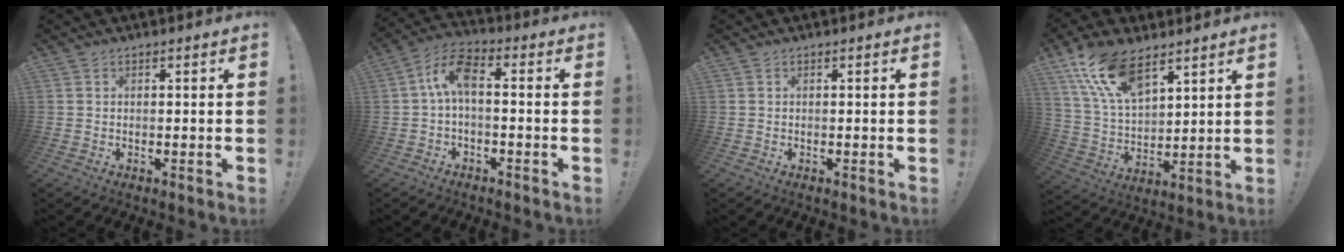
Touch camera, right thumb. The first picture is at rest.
{"total": 8.2, "force": [0.3, 3.5, 7.4], "torque": [-0.146, 0.008, 0.008]}
{"total": 0.0}
{"total": 15.7, "force": [10.5, 6.8, 9.5], "torque": [-0.193, -0.057, 0.196]}